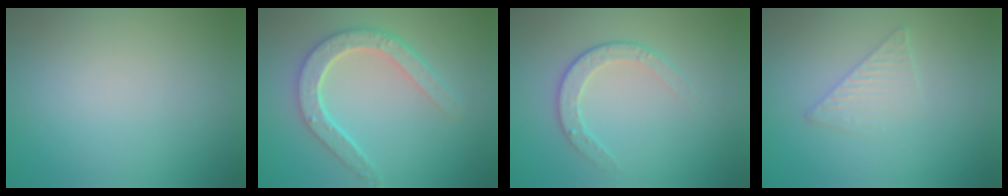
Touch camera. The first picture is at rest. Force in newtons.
{"total": 4.6, "press": 3.7, "slide": 2.8}
{"total": 2.2, "press": 1.6, "slide": 1.5}
{"total": 2.0, "press": 2.0, "slide": 0.2}